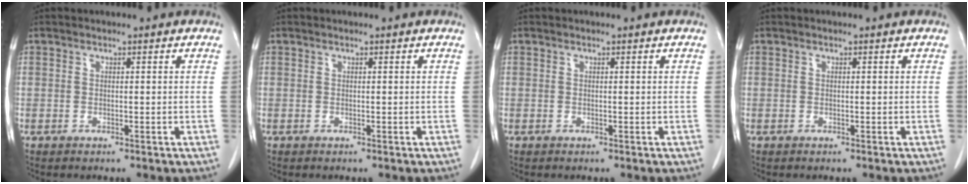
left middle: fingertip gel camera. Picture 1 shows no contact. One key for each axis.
{"total": 0.0}
{"total": 0.0}
{"total": 0.0}